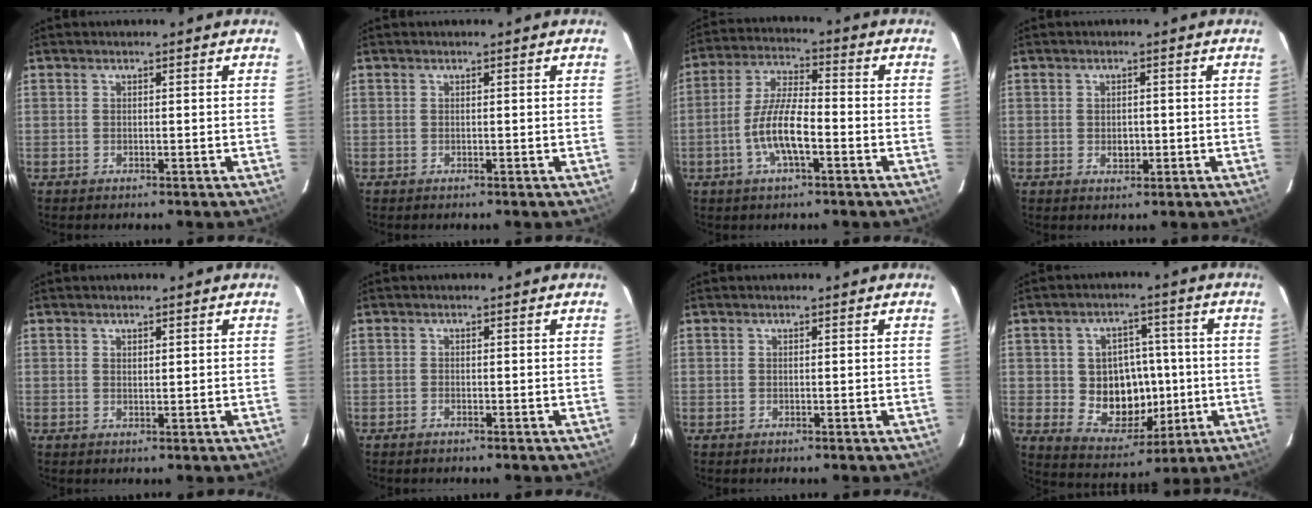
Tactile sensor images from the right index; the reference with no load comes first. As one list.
[{"total": 0.0}, {"total": 9.4, "force": [-3.4, 2.5, 8.4], "torque": [-0.174, 0.002, -0.064]}, {"total": 2.2, "force": [-0.3, 1.8, 1.3], "torque": [-0.021, 0.000, -0.003]}, {"total": 0.9, "force": [0.6, 0.4, 0.5], "torque": [-0.007, 0.002, 0.012]}, {"total": 0.7, "force": [-0.6, 0.2, 0.2], "torque": [-0.006, 0.001, -0.014]}, {"total": 0.0}, {"total": 11.9, "force": [-1.0, 9.8, 6.6], "torque": [-0.132, 0.006, 0.007]}]